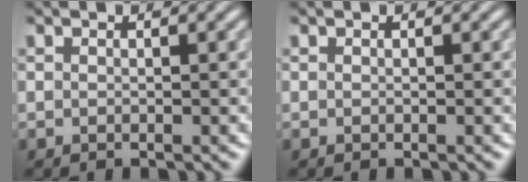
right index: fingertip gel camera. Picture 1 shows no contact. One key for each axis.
{"total": 0.0}